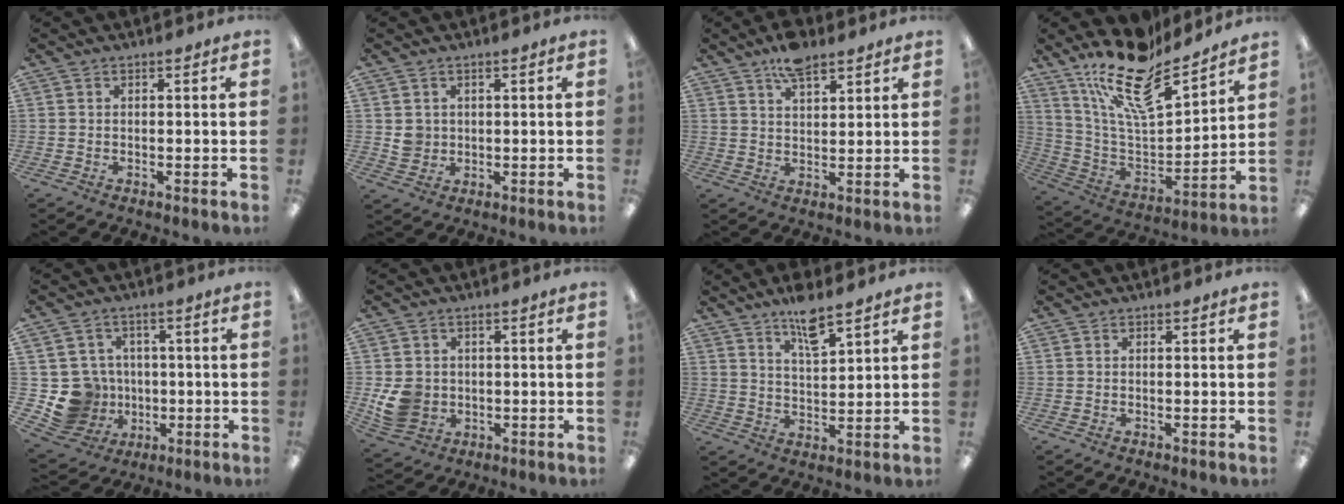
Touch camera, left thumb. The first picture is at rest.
{"total": 3.4, "force": [1.0, 3.2, 0.7], "torque": [-0.011, 0.001, 0.019]}
{"total": 6.6, "force": [5.1, 2.4, 3.4], "torque": [-0.052, -0.025, 0.088]}
{"total": 19.2, "force": [15.0, 6.4, 10.1], "torque": [-0.188, -0.107, 0.264]}
{"total": 11.1, "force": [-1.3, 10.8, 2.4], "torque": [-0.081, 0.012, -0.007]}
{"total": 7.2, "force": [-0.3, 6.5, 3.1], "torque": [-0.065, 0.011, -0.001]}
{"total": 7.4, "force": [5.8, 1.8, 4.3], "torque": [-0.075, -0.032, 0.100]}
{"total": 0.0}